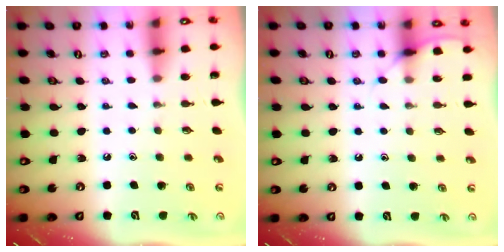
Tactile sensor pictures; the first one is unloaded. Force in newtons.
{"total": 6.6, "press": 6.6, "slide": 0.8}